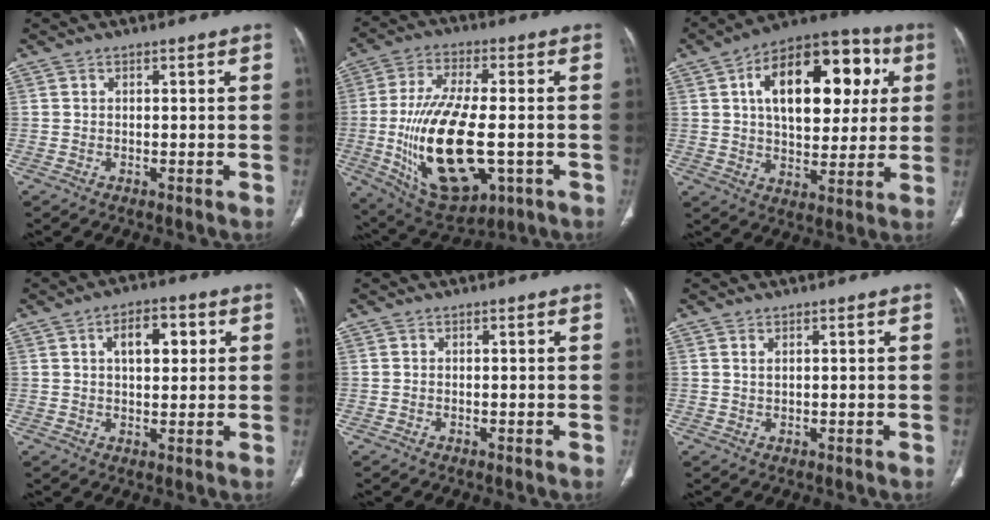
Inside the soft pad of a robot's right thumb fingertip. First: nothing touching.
{"total": 22.1, "force": [-3.9, 10.1, 19.3], "torque": [-0.371, -0.004, -0.042]}
{"total": 23.2, "force": [6.2, 12.8, 18.4], "torque": [-0.235, 0.013, 0.087]}
{"total": 7.6, "force": [2.3, 4.1, 6.0], "torque": [-0.070, 0.004, 0.035]}
{"total": 0.0}
{"total": 1.1, "force": [0.7, 0.4, 0.8], "torque": [-0.017, -0.001, 0.017]}